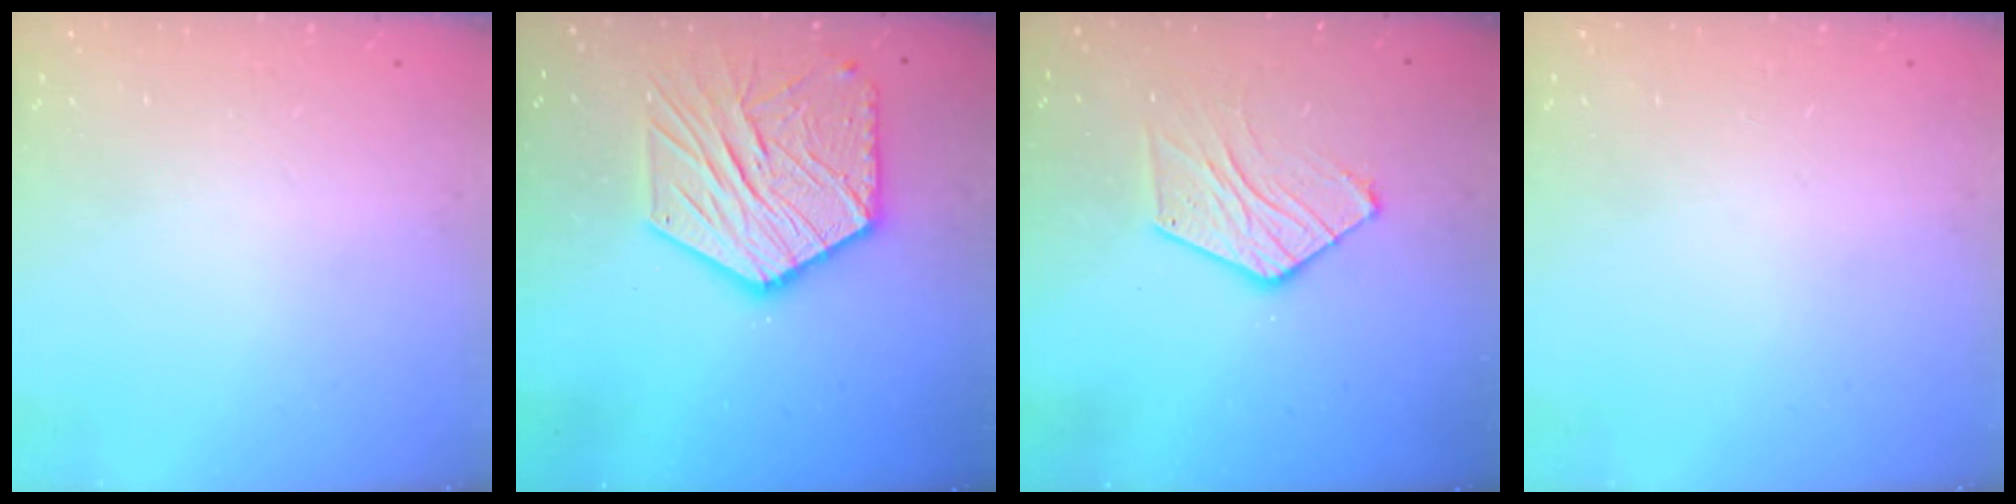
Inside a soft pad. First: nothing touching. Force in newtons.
{"total": 18.2, "press": 18.1, "slide": 1.6}
{"total": 10.6, "press": 10.6, "slide": 0.7}
{"total": 0.0}